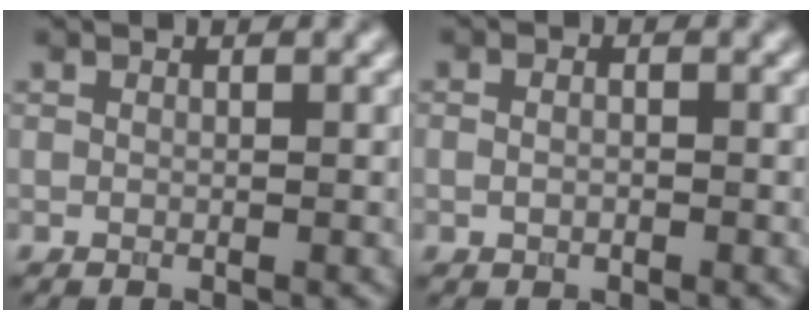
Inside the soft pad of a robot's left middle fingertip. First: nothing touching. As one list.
[{"total": 1.3, "force": [-0.2, 0.8, 0.9], "torque": [-0.014, -0.003, -0.005]}]